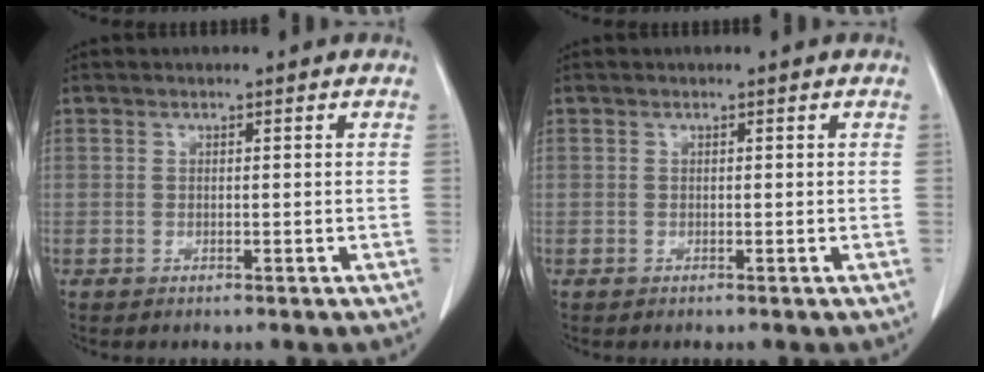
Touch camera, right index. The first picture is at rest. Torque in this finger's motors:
{"motor_torque": [0.13, -0.08, 0.09, 0.01]}